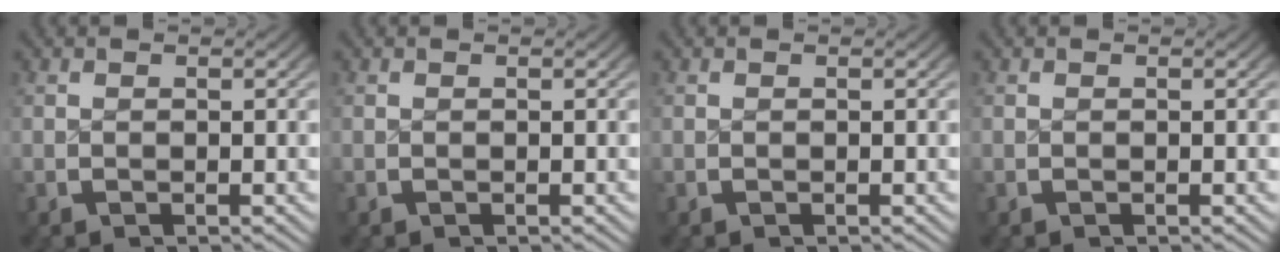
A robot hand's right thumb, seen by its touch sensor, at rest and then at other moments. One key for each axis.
{"total": 0.0}
{"total": 0.0}
{"total": 0.0}